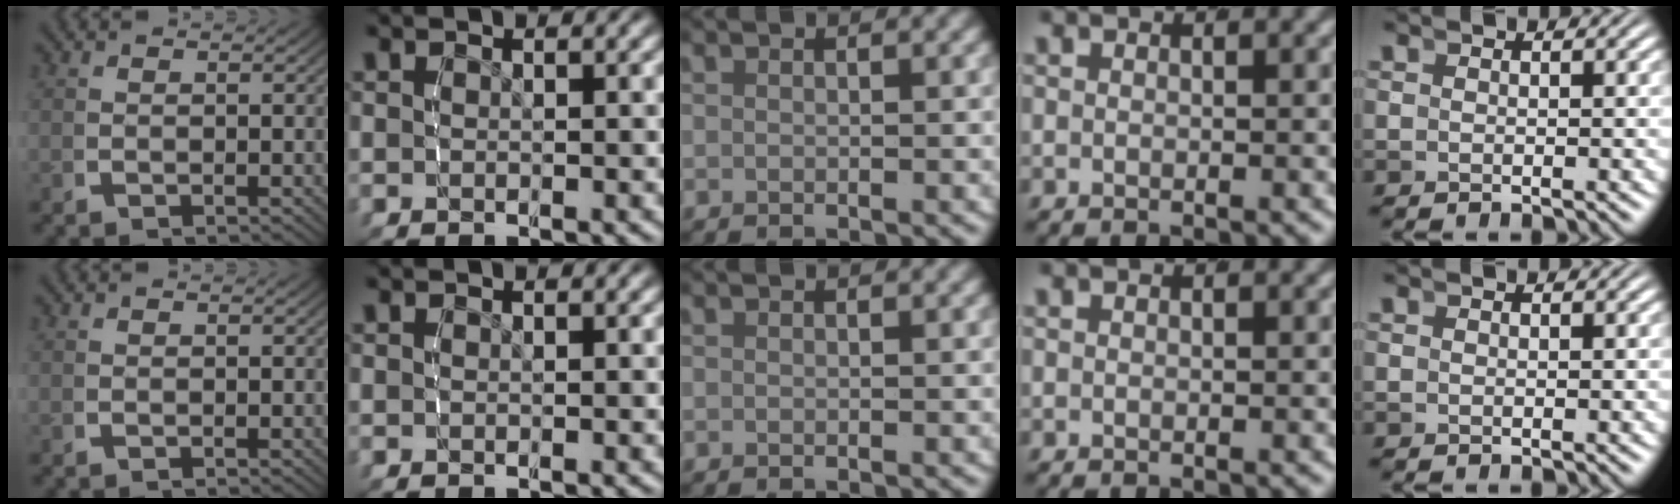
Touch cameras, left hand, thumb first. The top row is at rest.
{}